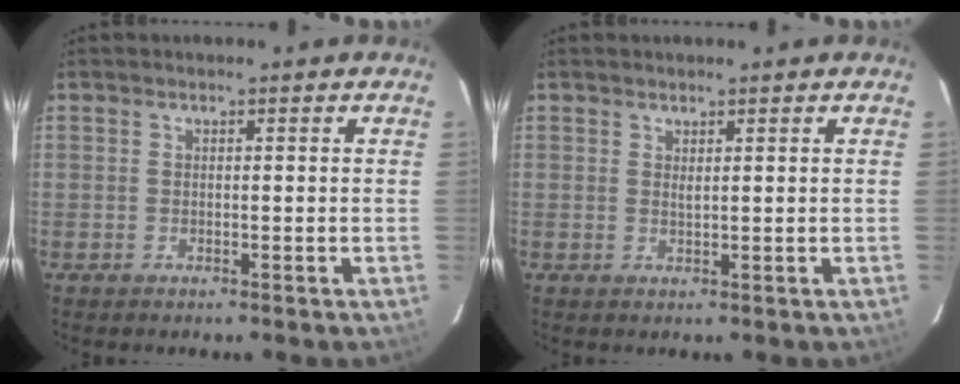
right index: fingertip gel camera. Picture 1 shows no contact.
{"total": 0.8, "force": [0.7, 0.3, 0.4], "torque": [-0.009, -0.002, 0.013]}